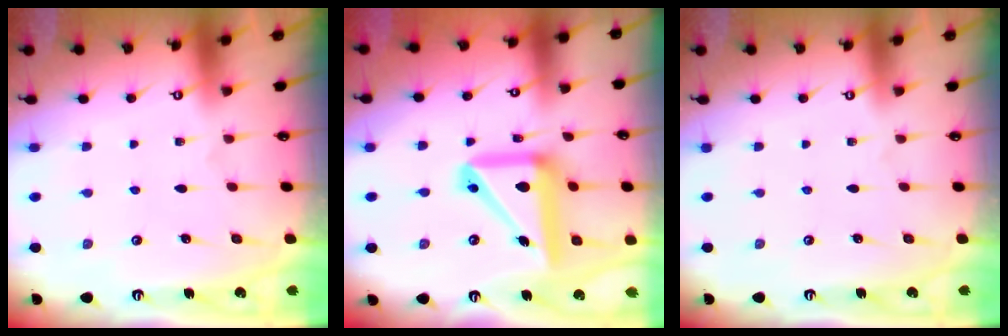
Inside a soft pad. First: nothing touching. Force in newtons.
{"total": 17.4, "press": 17.1, "slide": 2.8}
{"total": 0.0}